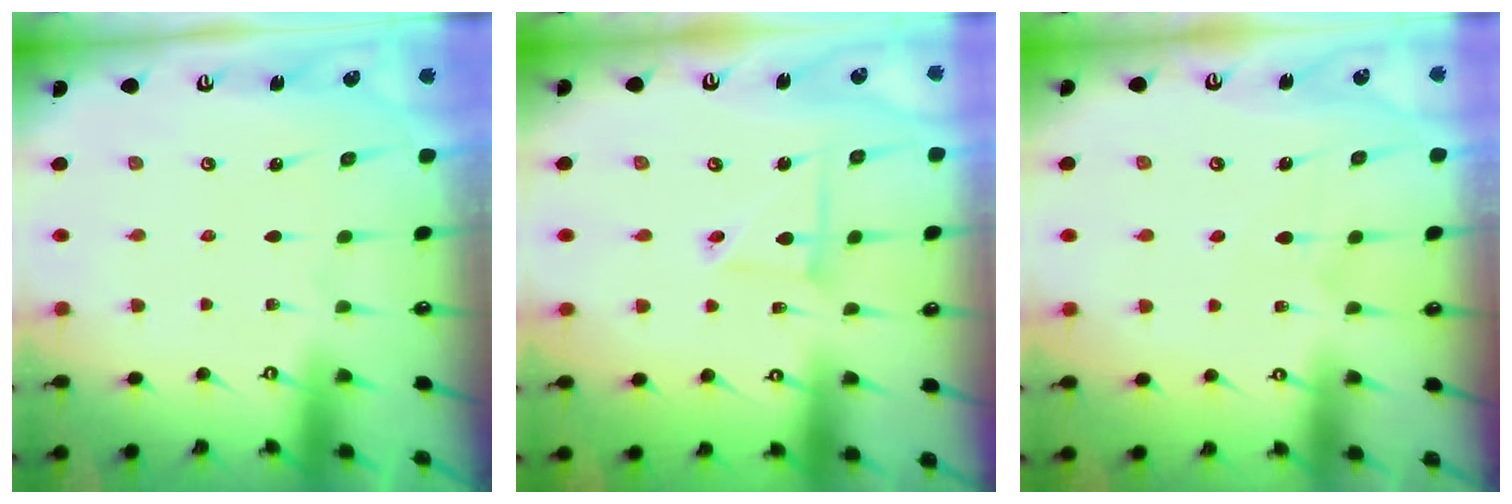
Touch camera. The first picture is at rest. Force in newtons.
{"total": 5.3, "press": 5.3, "slide": 0.5}
{"total": 4.2, "press": 4.2, "slide": 0.5}